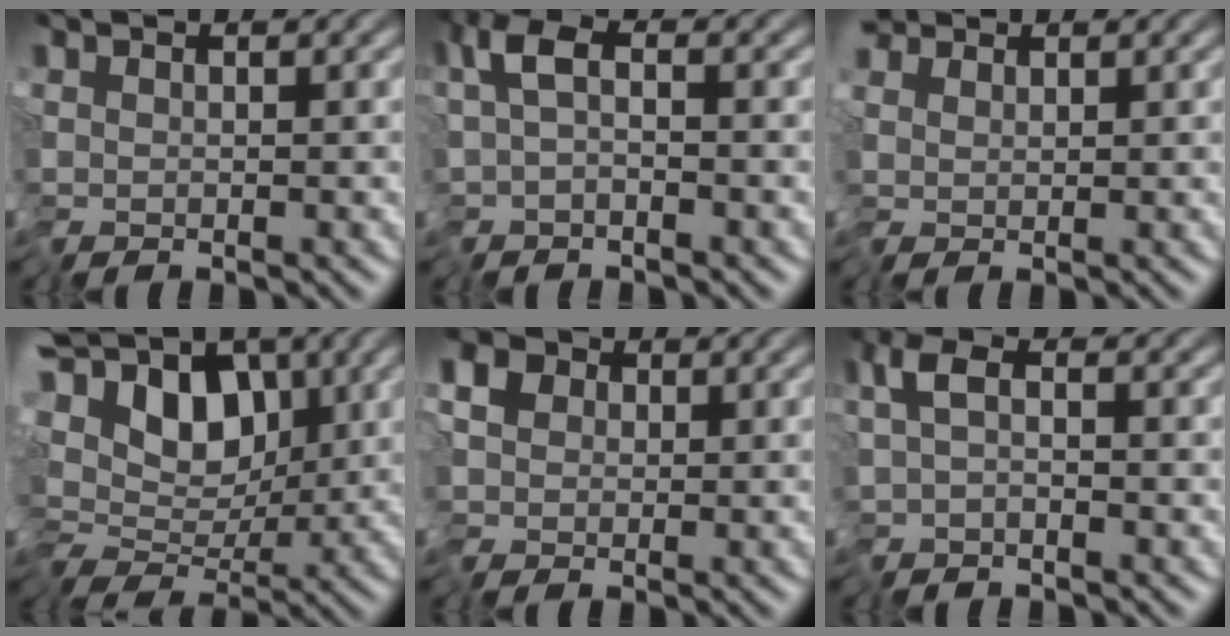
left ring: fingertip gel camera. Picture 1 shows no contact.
{"total": 2.4, "force": [-1.0, 1.2, 1.9], "torque": [-0.042, -0.005, -0.025]}
{"total": 2.0, "force": [1.0, 1.2, 1.1], "torque": [-0.035, 0.006, 0.015]}
{"total": 11.6, "force": [2.3, 7.8, 8.3], "torque": [-0.120, 0.022, 0.049]}
{"total": 5.9, "force": [1.0, 4.5, 3.7], "torque": [-0.059, 0.018, -0.008]}
{"total": 1.8, "force": [-0.9, 0.7, 1.3], "torque": [-0.027, -0.007, -0.020]}